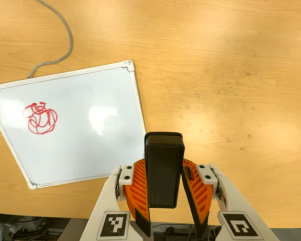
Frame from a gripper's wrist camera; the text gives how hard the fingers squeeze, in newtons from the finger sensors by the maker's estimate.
{"total": 7.1, "left": 5.6, "right": 8.5}